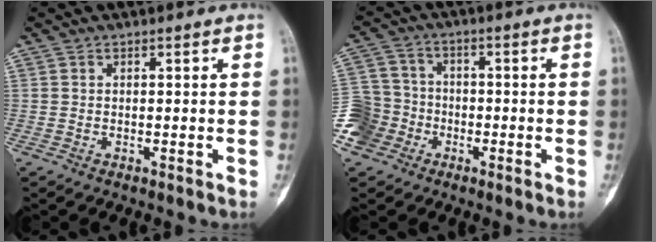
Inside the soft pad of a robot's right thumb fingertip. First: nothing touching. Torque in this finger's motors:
{"motor_torque": [-0.06, -0.13, 0.51, -0.45, 0.02]}